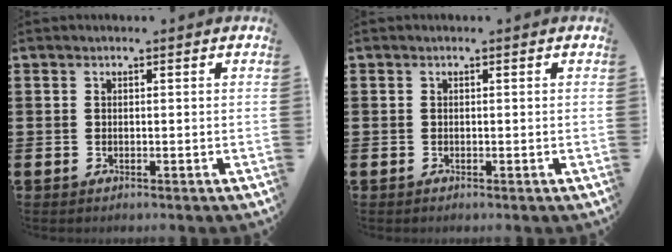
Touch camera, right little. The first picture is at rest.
{"total": 0.0}